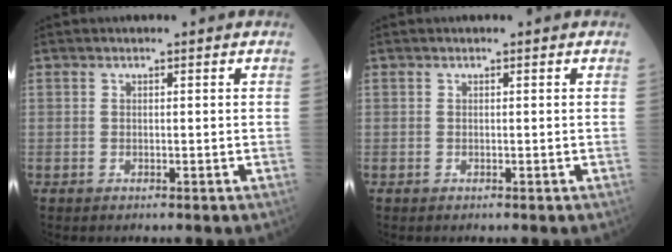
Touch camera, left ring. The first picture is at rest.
{"total": 0.0}